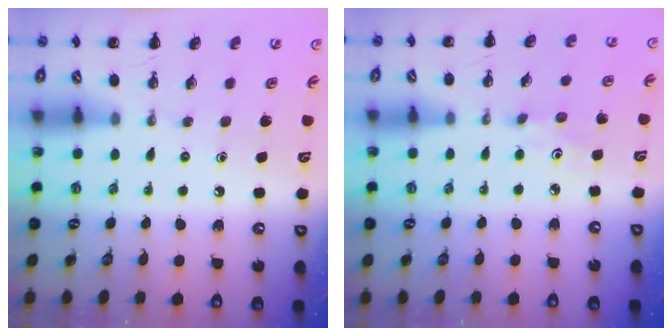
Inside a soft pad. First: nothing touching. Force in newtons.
{"total": 1.8, "press": 1.7, "slide": 0.6}